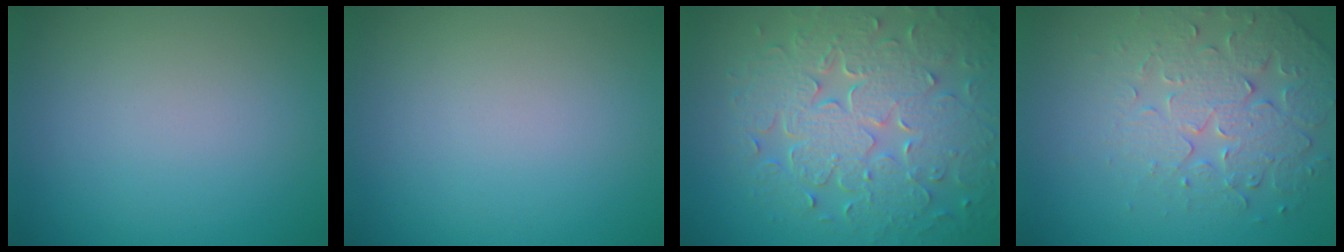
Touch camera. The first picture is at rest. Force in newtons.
{"total": 0.0}
{"total": 8.5, "press": 6.1, "slide": 5.9}
{"total": 4.1, "press": 3.9, "slide": 1.3}